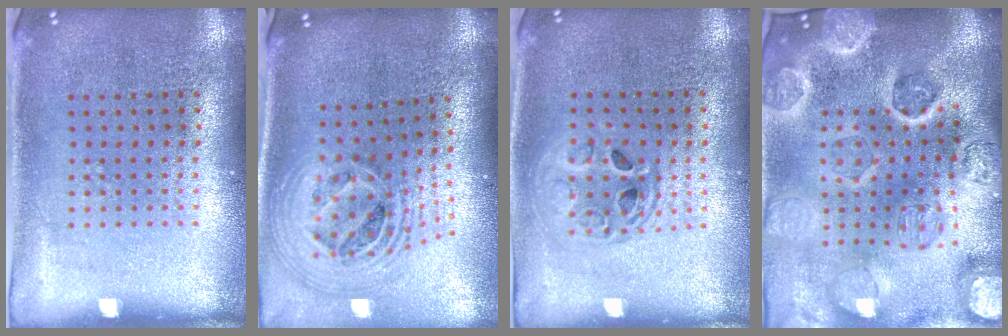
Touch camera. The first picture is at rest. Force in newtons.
{"total": 2.6, "press": 1.9, "slide": 1.8}
{"total": 1.6, "press": 1.4, "slide": 0.7}
{"total": 5.4, "press": 4.6, "slide": 2.7}